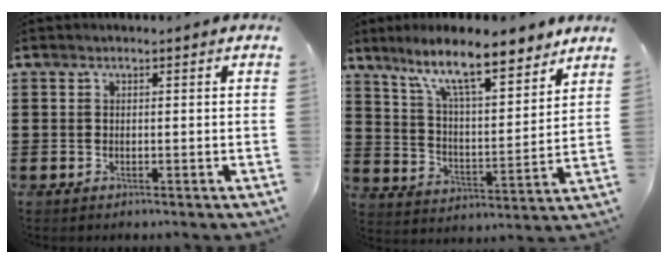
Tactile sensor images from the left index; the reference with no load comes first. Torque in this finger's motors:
{"motor_torque": [0.91, 0.82, 1.05, 0.21]}